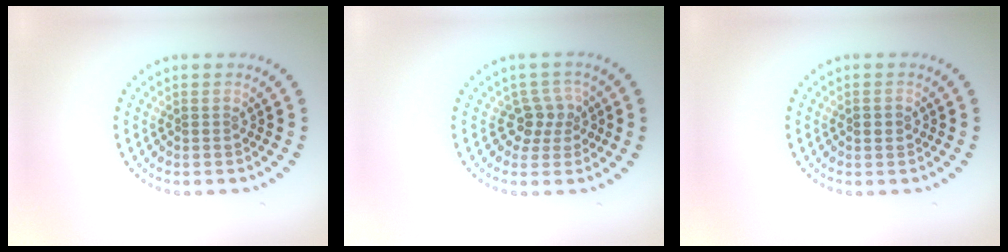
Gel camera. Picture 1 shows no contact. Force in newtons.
{"total": 2.5, "press": 1.9, "slide": 1.6}
{"total": 1.4, "press": 1.4, "slide": 0.1}